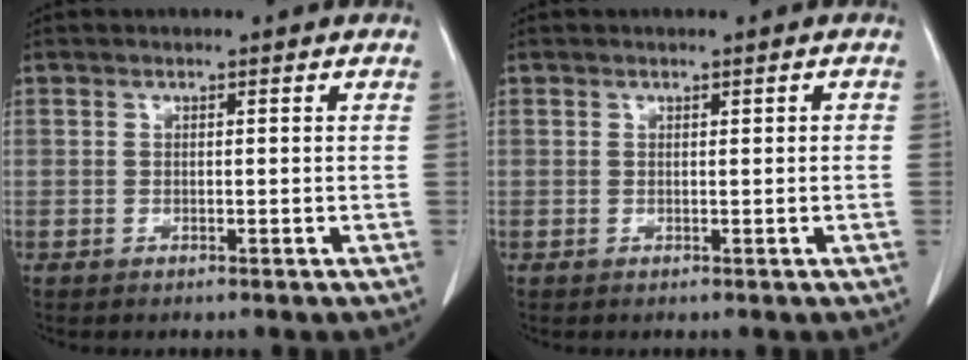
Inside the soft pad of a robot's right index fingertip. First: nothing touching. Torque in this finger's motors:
{"motor_torque": [-0.29, 0.11, -0.03, -0.01]}